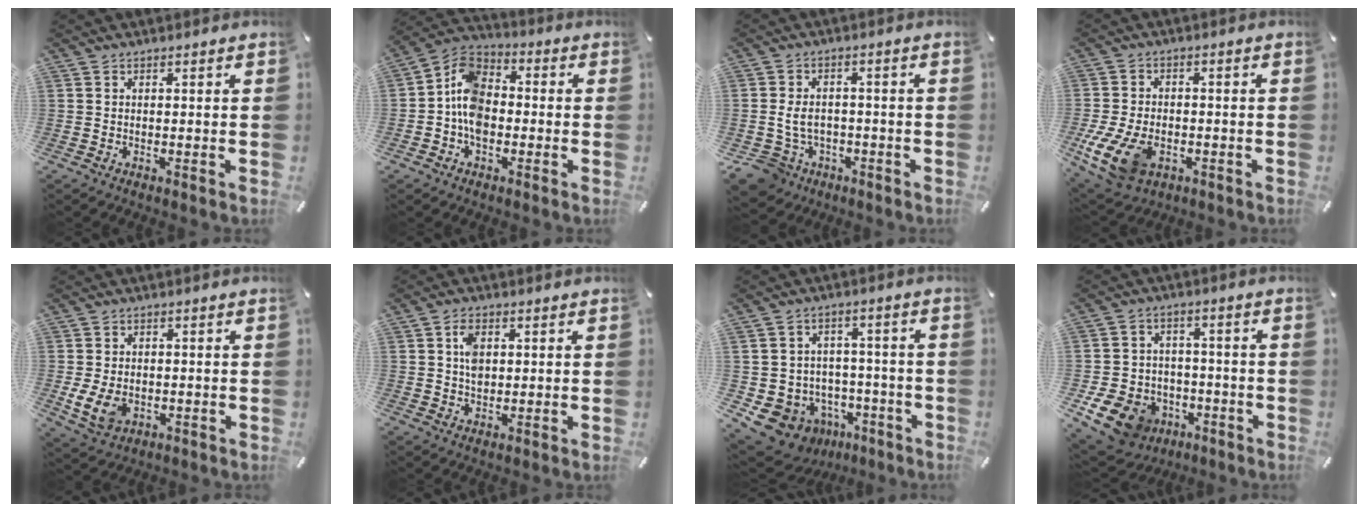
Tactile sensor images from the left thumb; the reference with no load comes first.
{"total": 9.8, "force": [-2.8, 7.0, 6.3], "torque": [-0.137, 0.013, -0.053]}
{"total": 7.4, "force": [-1.9, 6.4, 3.1], "torque": [-0.092, 0.011, -0.035]}
{"total": 12.5, "force": [-4.4, 8.5, 8.1], "torque": [-0.169, 0.012, -0.074]}
{"total": 6.4, "force": [-1.1, 4.8, 4.0], "torque": [-0.092, -0.003, -0.023]}
{"total": 4.7, "force": [1.1, 3.4, 3.1], "torque": [-0.051, 0.002, 0.017]}
{"total": 10.3, "force": [-4.6, 9.0, 2.2], "torque": [-0.034, 0.026, -0.067]}
{"total": 12.0, "force": [-5.7, 9.4, 4.8], "torque": [-0.098, 0.039, -0.094]}